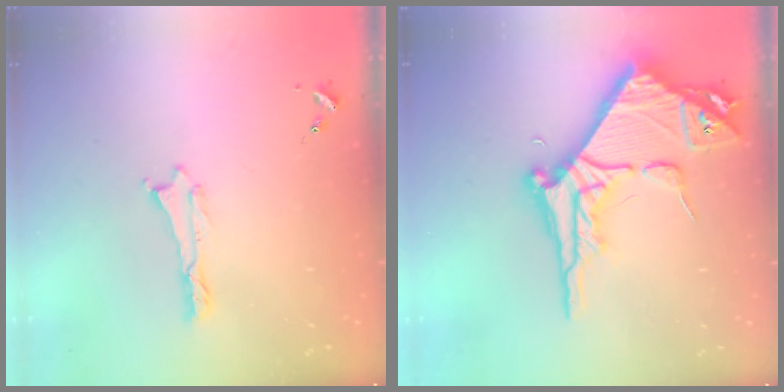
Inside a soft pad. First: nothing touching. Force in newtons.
{"total": 10.5, "press": 10.4, "slide": 1.2}